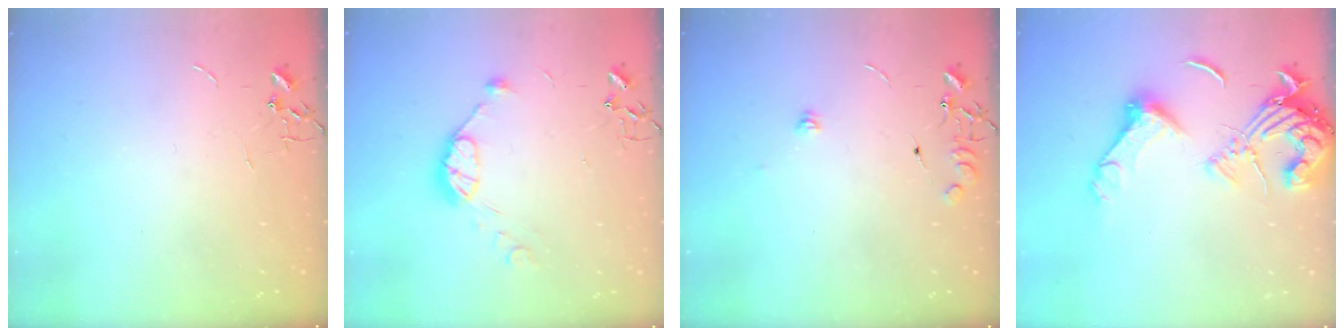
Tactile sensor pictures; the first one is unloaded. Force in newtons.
{"total": 9.0, "press": 9.0, "slide": 0.3}
{"total": 8.3, "press": 8.3, "slide": 0.2}
{"total": 16.5, "press": 16.4, "slide": 2.2}